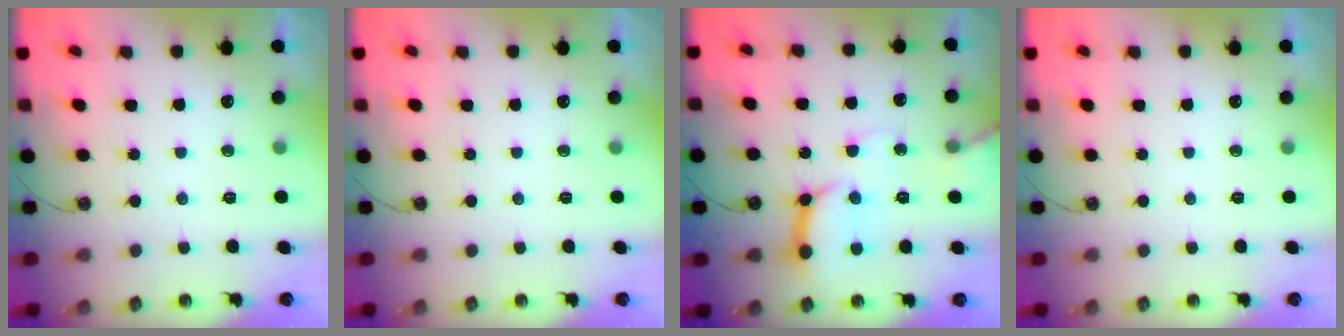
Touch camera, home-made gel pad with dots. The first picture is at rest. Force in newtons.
{"total": 0.0}
{"total": 13.6, "press": 13.5, "slide": 1.8}
{"total": 0.0}